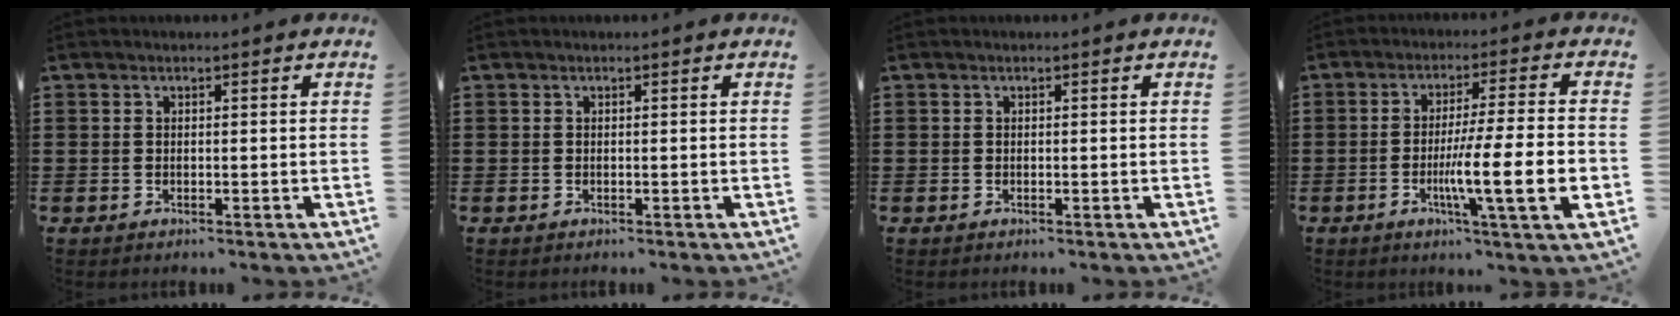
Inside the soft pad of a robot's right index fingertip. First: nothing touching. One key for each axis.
{"total": 0.0}
{"total": 0.0}
{"total": 11.5, "fx": -2.9, "fy": 0.6, "fz": 11.1, "tx": -0.190, "ty": -0.017, "tz": -0.055}